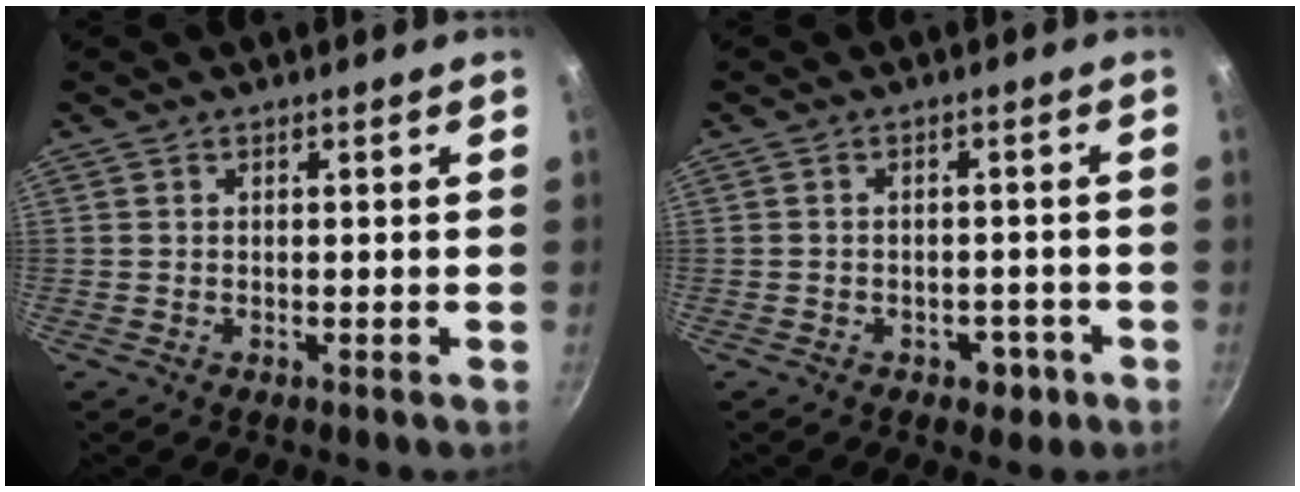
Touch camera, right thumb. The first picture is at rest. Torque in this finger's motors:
{"motor_torque": [-0.37, 0.19, -0.21, 0.16, -0.01]}